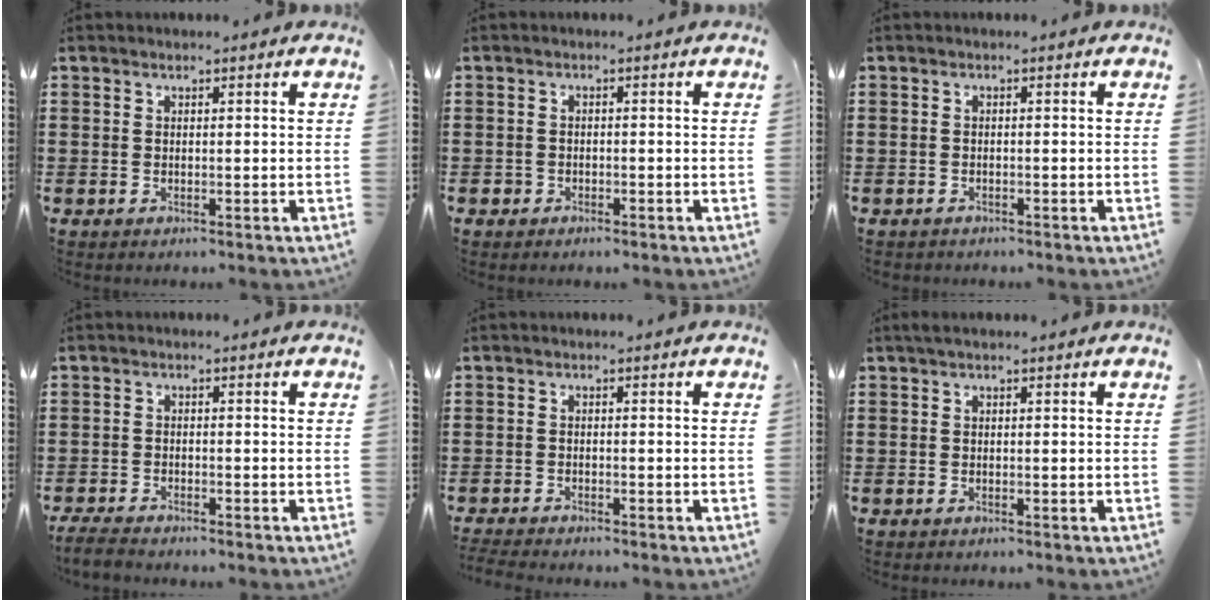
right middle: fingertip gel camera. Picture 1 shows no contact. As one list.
[{"total": 0.9, "force": [-0.7, 0.6, 0.1], "torque": [-0.004, 0.002, -0.015]}, {"total": 0.5, "force": [-0.5, 0.2, -0.1], "torque": [0.000, 0.002, -0.011]}, {"total": 2.1, "force": [-2.0, 0.2, 0.6], "torque": [-0.019, 0.001, -0.043]}, {"total": 1.5, "force": [-1.5, 0.1, 0.2], "torque": [-0.013, -0.003, -0.033]}, {"total": 0.7, "force": [0.2, 0.0, 0.6], "torque": [-0.012, 0.002, 0.004]}]